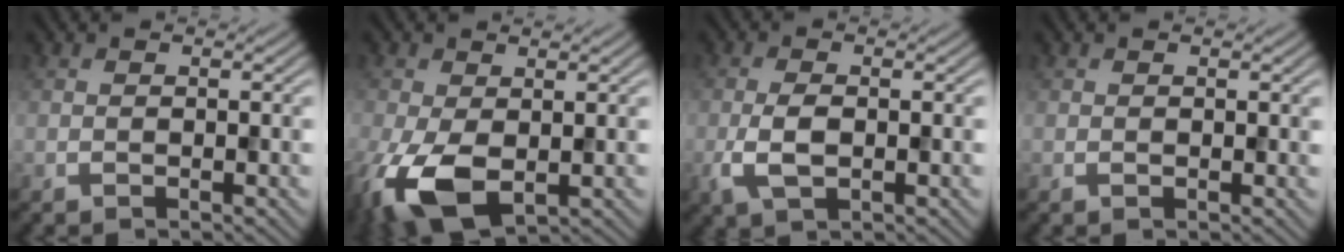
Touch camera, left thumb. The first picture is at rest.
{"total": 8.8, "force": [-2.5, 5.1, 6.7], "torque": [-0.173, -0.026, -0.045]}
{"total": 4.0, "force": [-0.8, 1.9, 3.4], "torque": [-0.083, -0.005, -0.017]}
{"total": 0.5, "force": [0.4, 0.2, 0.2], "torque": [0.000, 0.000, 0.007]}